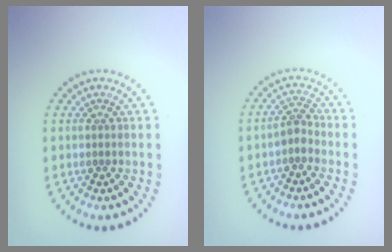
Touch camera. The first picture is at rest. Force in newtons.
{"total": 1.8, "press": 1.3, "slide": 1.1}